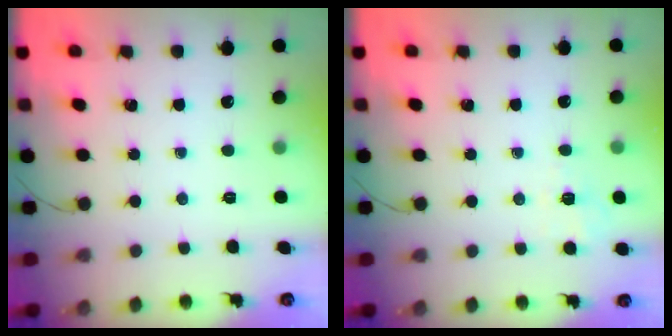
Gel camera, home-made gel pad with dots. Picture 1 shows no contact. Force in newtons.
{"total": 2.0, "press": 0.8, "slide": 1.8}